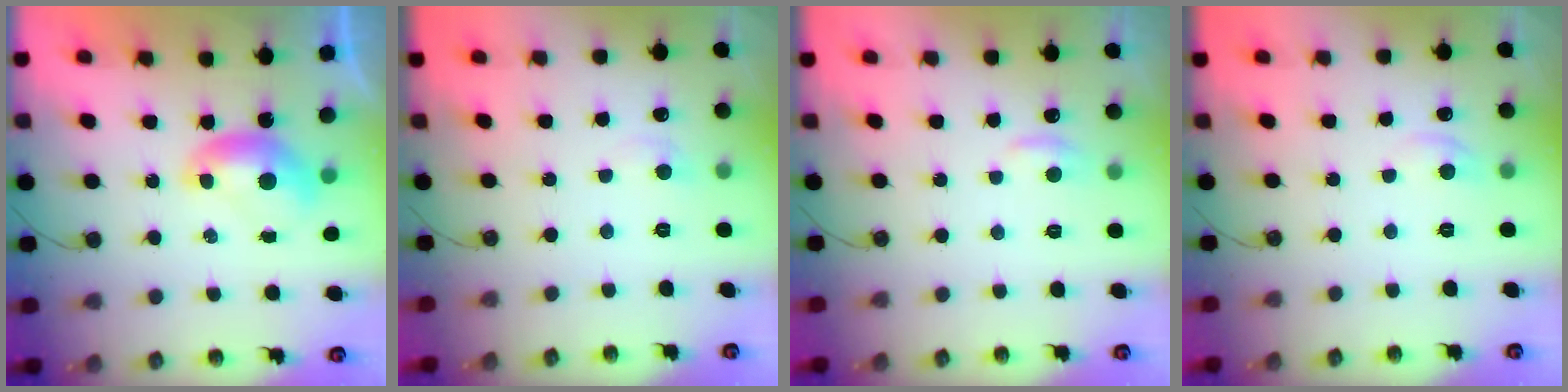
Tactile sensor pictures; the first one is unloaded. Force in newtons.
{"total": 0.6, "press": 0.2, "slide": 0.6}
{"total": 1.0, "press": 0.7, "slide": 0.7}
{"total": 1.3, "press": 1.0, "slide": 0.7}